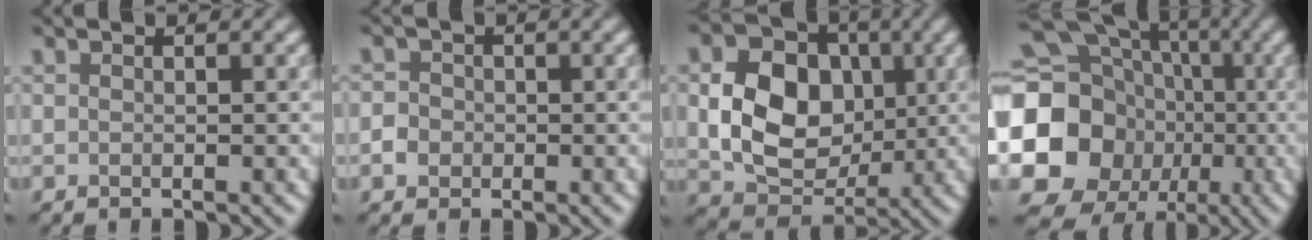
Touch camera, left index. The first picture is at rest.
{"total": 1.5, "force": [-0.7, 1.3, 0.0], "torque": [0.006, 0.000, -0.015]}
{"total": 7.7, "force": [0.3, 6.2, 4.7], "torque": [-0.084, -0.003, 0.008]}
{"total": 20.0, "force": [-2.0, 18.4, 7.5], "torque": [-0.178, -0.008, -0.077]}